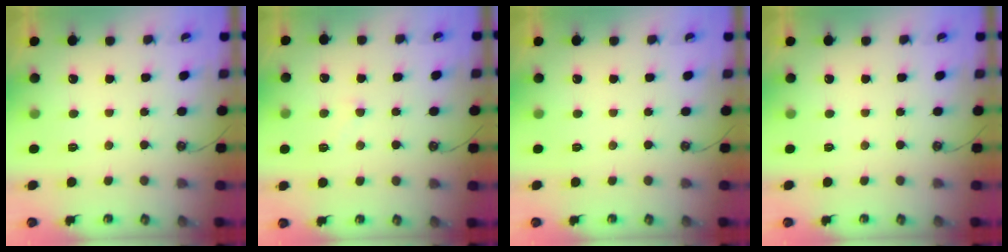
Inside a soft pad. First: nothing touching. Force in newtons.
{"total": 5.9, "press": 5.9, "slide": 0.5}
{"total": 0.0}
{"total": 0.0}